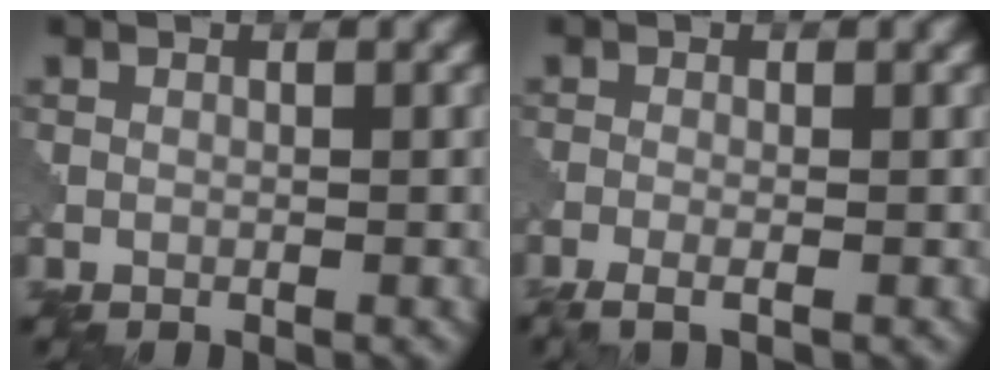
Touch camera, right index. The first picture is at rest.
{"total": 1.7, "force": [-0.9, 0.4, 1.4], "torque": [-0.024, -0.003, -0.024]}